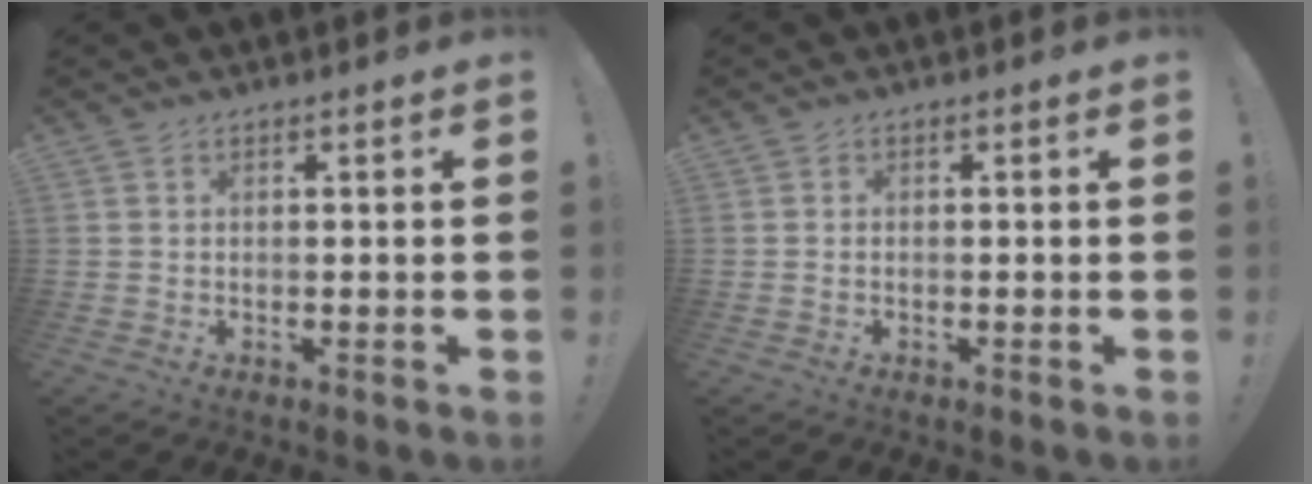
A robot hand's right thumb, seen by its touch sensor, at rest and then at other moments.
{"total": 0.0}